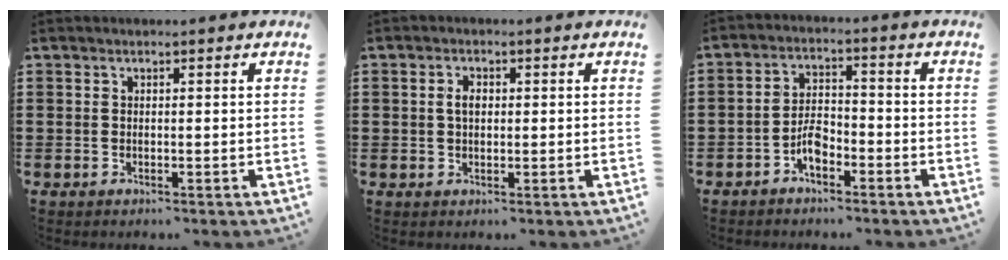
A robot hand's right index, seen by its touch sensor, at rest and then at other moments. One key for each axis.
{"total": 2.3, "fx": 0.3, "fy": 1.2, "fz": 1.9, "tx": -0.040, "ty": 0.008, "tz": 0.004}
{"total": 4.4, "fx": -2.5, "fy": 2.2, "fz": 2.9, "tx": -0.065, "ty": 0.005, "tz": -0.051}